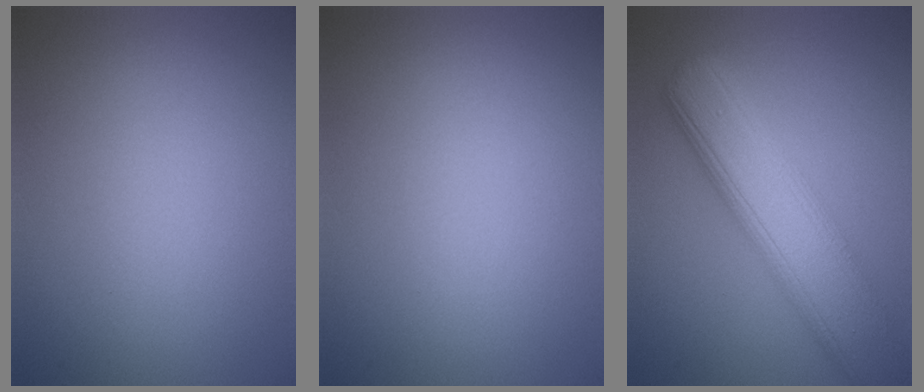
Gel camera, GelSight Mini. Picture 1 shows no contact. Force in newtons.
{"total": 0.0}
{"total": 9.0, "press": 9.0, "slide": 0.2}